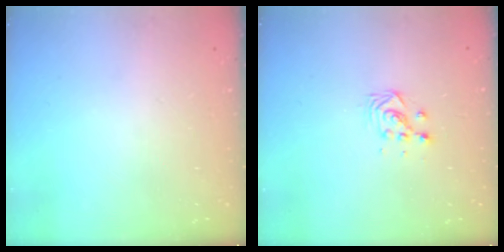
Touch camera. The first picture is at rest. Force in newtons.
{"total": 3.5, "press": 3.5, "slide": 0.2}